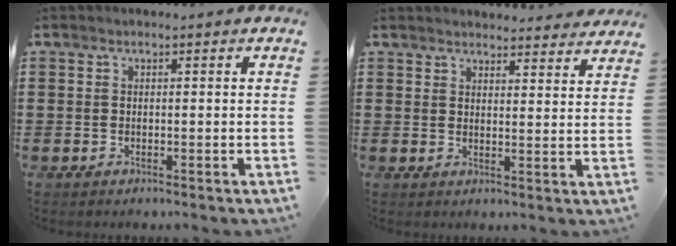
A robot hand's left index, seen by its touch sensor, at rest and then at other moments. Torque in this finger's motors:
{"motor_torque": [2.14, 0.00, 0.32, 0.03]}